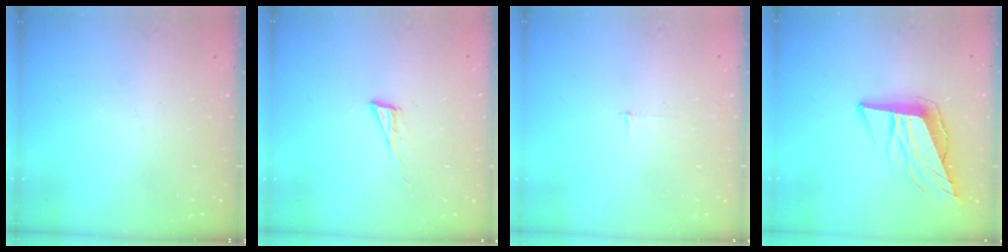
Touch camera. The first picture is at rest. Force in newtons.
{"total": 7.0, "press": 6.9, "slide": 0.9}
{"total": 2.5, "press": 2.5, "slide": 0.2}
{"total": 12.4, "press": 11.9, "slide": 3.6}